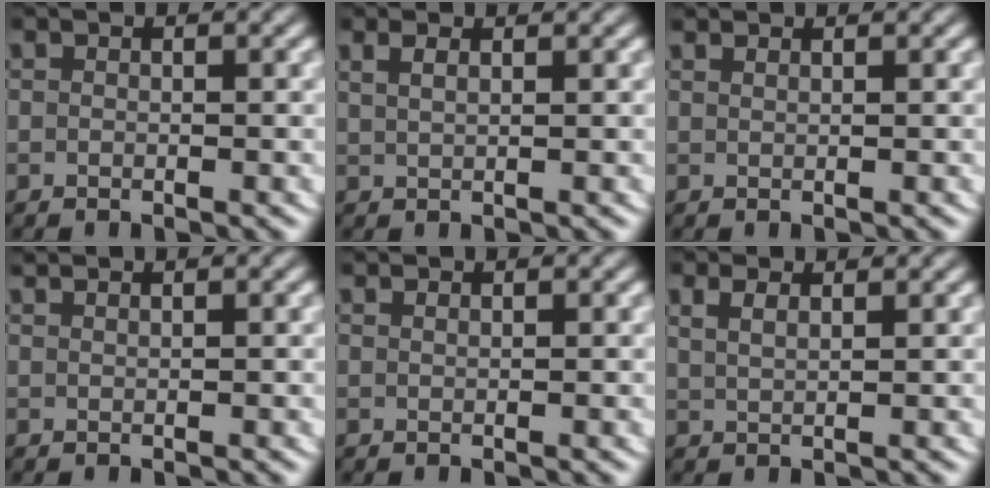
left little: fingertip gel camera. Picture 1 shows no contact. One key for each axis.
{"total": 1.2, "fx": 0.9, "fy": -0.2, "fz": 0.7, "tx": -0.015, "ty": -0.003, "tz": 0.024}
{"total": 1.0, "fx": 0.9, "fy": -0.5, "fz": 0.1, "tx": 0.002, "ty": -0.002, "tz": 0.020}
{"total": 1.3, "fx": 1.2, "fy": -0.5, "fz": 0.2, "tx": -0.001, "ty": 0.002, "tz": 0.024}
{"total": 1.0, "fx": 0.9, "fy": -0.5, "fz": 0.1, "tx": 0.003, "ty": -0.002, "tz": 0.019}
{"total": 1.7, "fx": 1.5, "fy": 0.0, "fz": 0.8, "tx": -0.017, "ty": -0.006, "tz": 0.035}